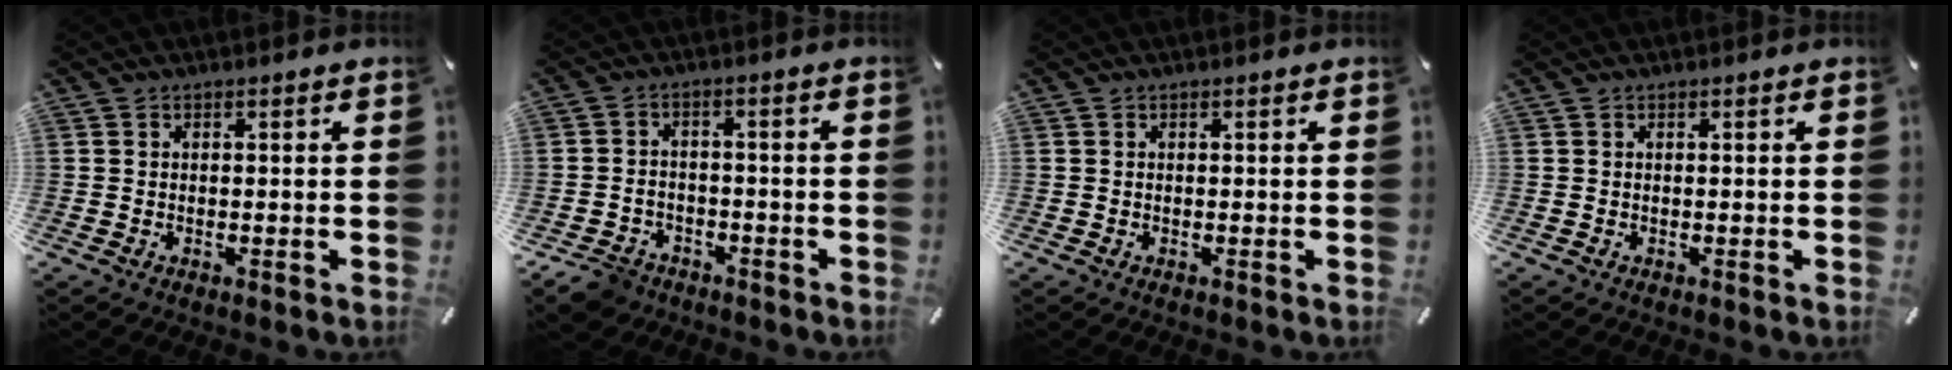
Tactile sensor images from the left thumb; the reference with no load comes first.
{"total": 5.6, "force": [-4.4, 3.3, 1.2], "torque": [-0.034, 0.018, -0.086]}
{"total": 0.0}
{"total": 0.0}